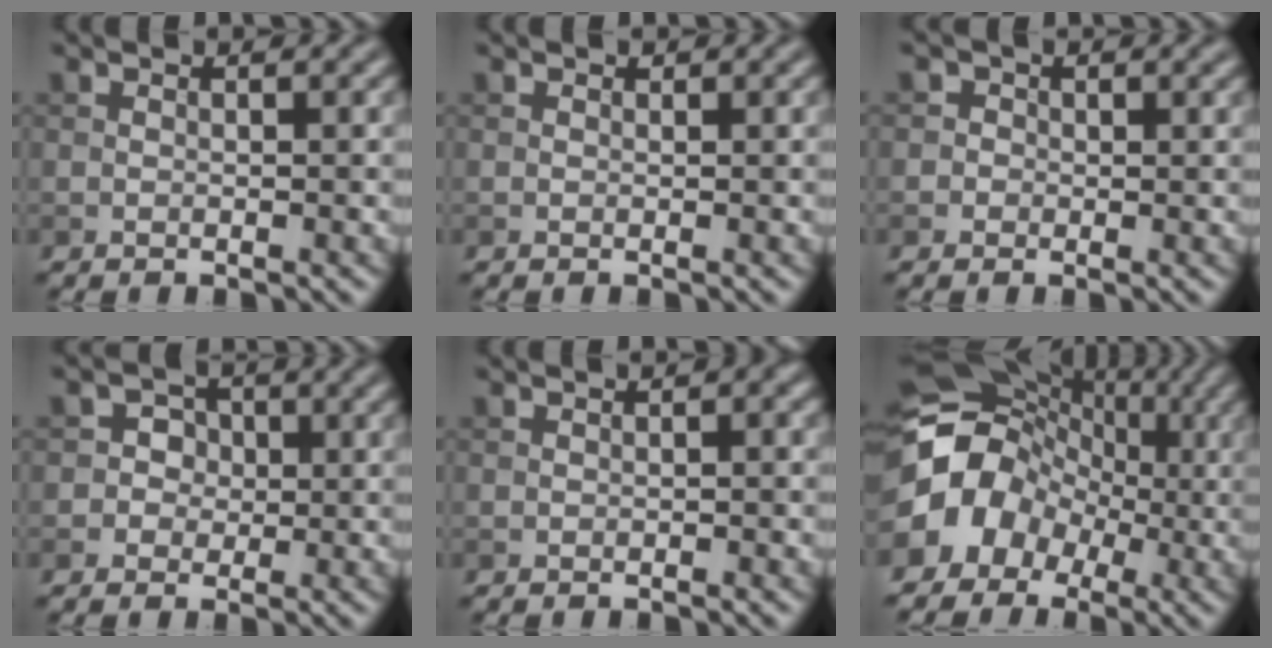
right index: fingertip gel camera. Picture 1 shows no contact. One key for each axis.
{"total": 0.0}
{"total": 1.8, "fx": 0.4, "fy": 1.7, "fz": 0.4, "tx": 0.013, "ty": 0.000, "tz": -0.006}
{"total": 2.5, "fx": 0.1, "fy": 2.4, "fz": 0.6, "tx": 0.012, "ty": 0.003, "tz": -0.007}
{"total": 0.9, "fx": 0.0, "fy": 0.3, "fz": 0.9, "tx": -0.012, "ty": 0.003, "tz": 0.002}
{"total": 10.5, "fx": -1.1, "fy": 9.1, "fz": 5.2, "tx": -0.076, "ty": 0.000, "tz": -0.041}